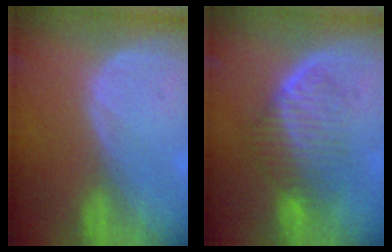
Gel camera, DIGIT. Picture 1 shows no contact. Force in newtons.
{"total": 6.7, "press": 6.4, "slide": 2.0}